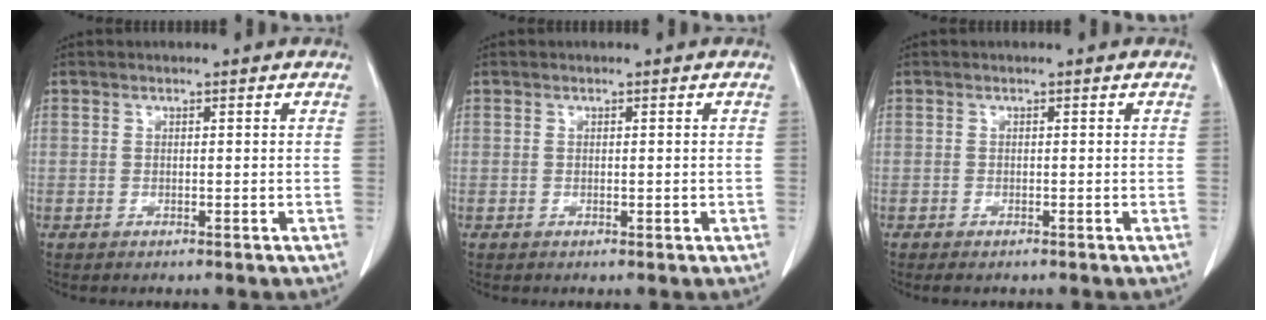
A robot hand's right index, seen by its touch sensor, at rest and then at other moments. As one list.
[{"total": 0.6, "force": [-0.1, 0.2, 0.5], "torque": [-0.010, -0.002, -0.001]}, {"total": 1.0, "force": [-0.8, 0.2, 0.5], "torque": [-0.012, -0.003, -0.009]}]